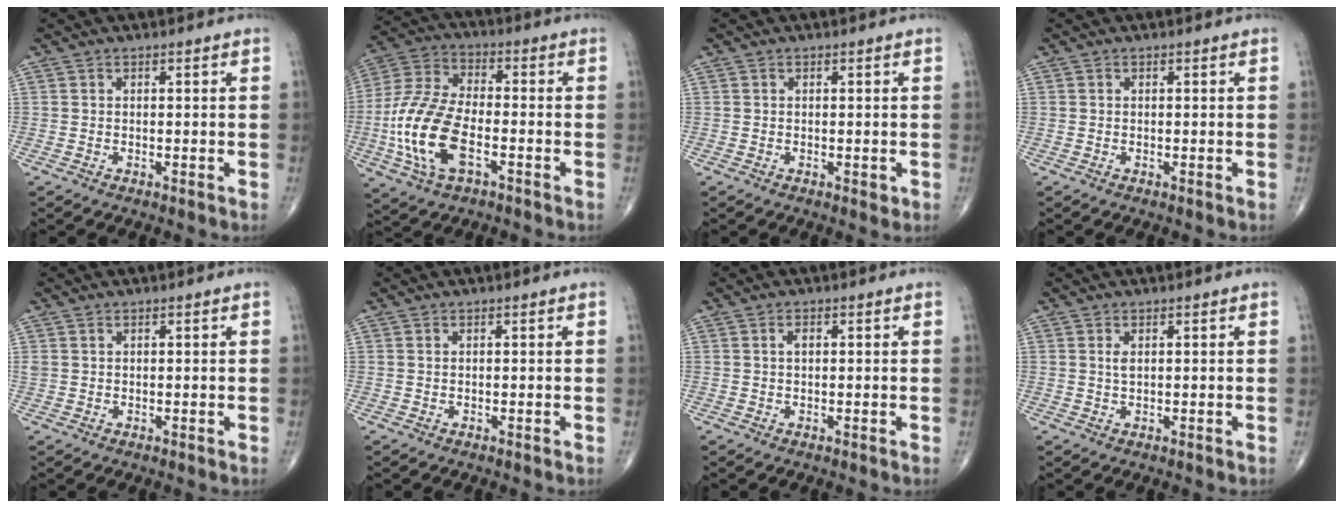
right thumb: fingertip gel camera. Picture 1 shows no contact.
{"total": 16.2, "force": [-4.5, 8.2, 13.2], "torque": [-0.285, 0.019, -0.087]}
{"total": 1.0, "force": [-0.1, 0.7, 0.7], "torque": [-0.007, -0.002, -0.002]}
{"total": 0.0}
{"total": 0.9, "force": [0.5, 0.7, 0.3], "torque": [-0.002, 0.002, 0.011]}
{"total": 0.0}
{"total": 1.5, "force": [0.4, 0.8, 1.1], "torque": [-0.020, 0.002, 0.006]}
{"total": 1.4, "force": [0.5, 0.6, 1.1], "torque": [-0.022, 0.000, 0.012]}